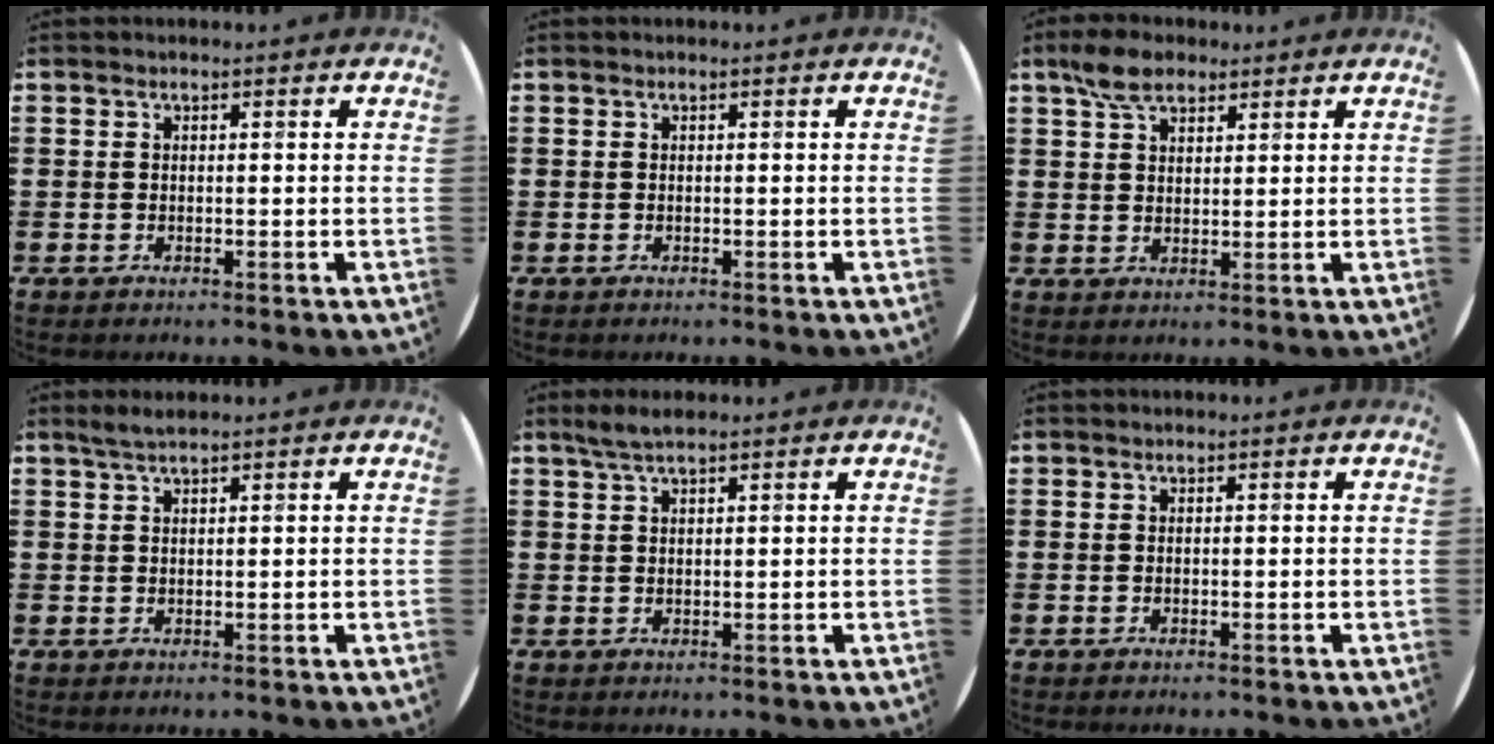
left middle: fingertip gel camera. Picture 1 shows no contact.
{"total": 0.0}
{"total": 4.9, "force": [3.6, 2.5, 2.2], "torque": [-0.043, 0.004, 0.067]}
{"total": 1.8, "force": [1.5, 0.1, 0.9], "torque": [-0.018, 0.003, 0.028]}
{"total": 2.4, "force": [1.9, 0.3, 1.4], "torque": [-0.030, 0.004, 0.034]}
{"total": 0.0}